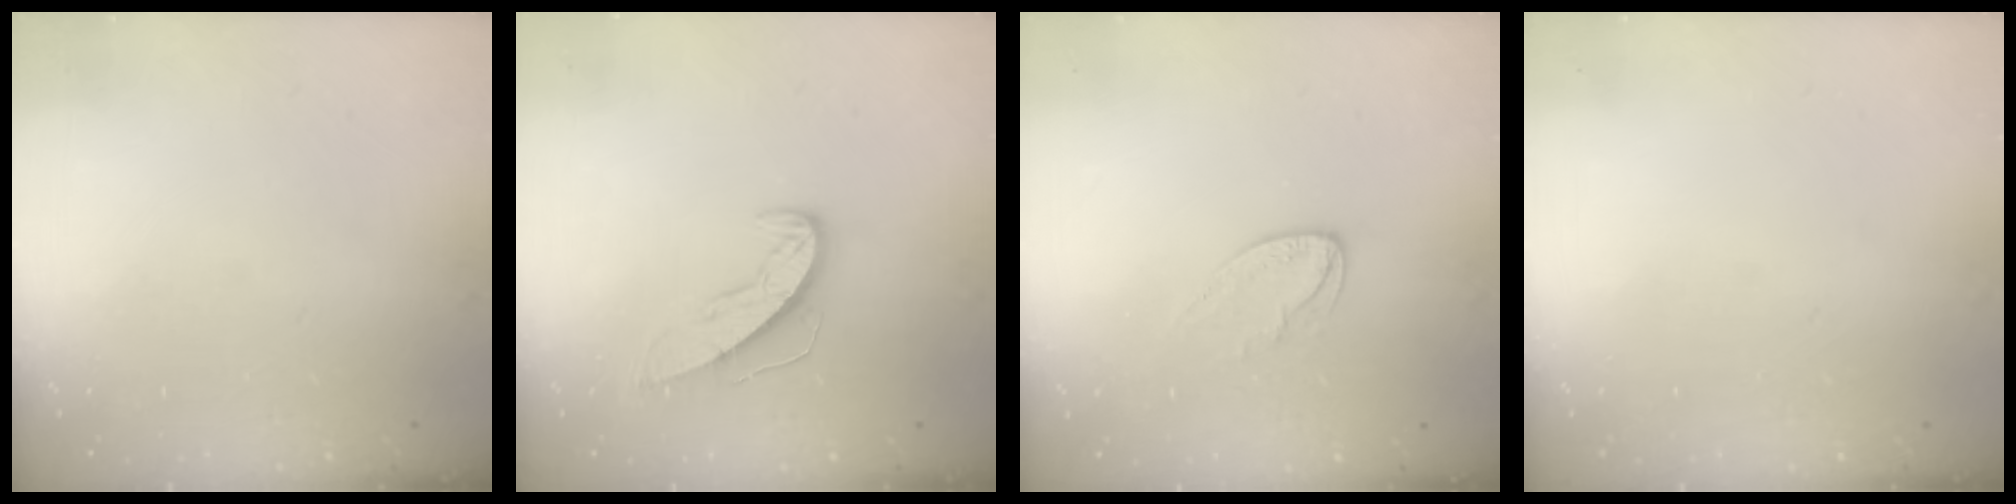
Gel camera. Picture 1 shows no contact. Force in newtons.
{"total": 6.3, "press": 6.3, "slide": 0.5}
{"total": 5.5, "press": 5.5, "slide": 0.5}
{"total": 0.0}